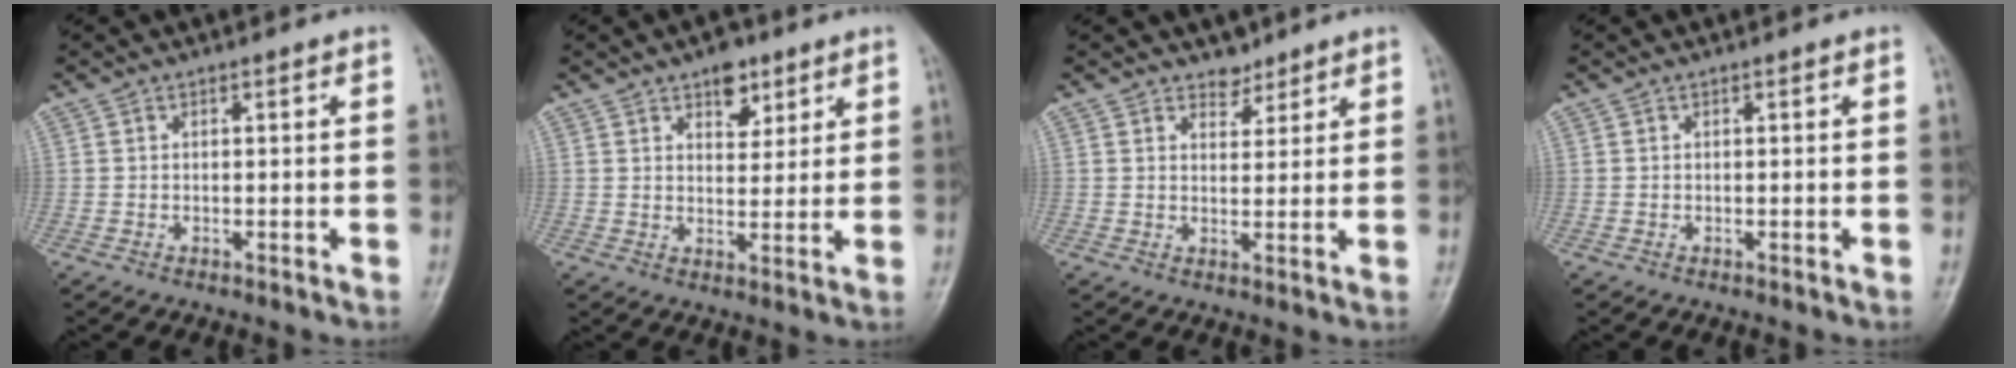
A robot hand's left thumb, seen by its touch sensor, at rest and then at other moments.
{"total": 5.9, "force": [3.6, 3.4, 3.1], "torque": [-0.016, -0.018, 0.053]}
{"total": 3.1, "force": [2.5, 1.8, 0.4], "torque": [0.016, -0.017, 0.036]}
{"total": 0.0}